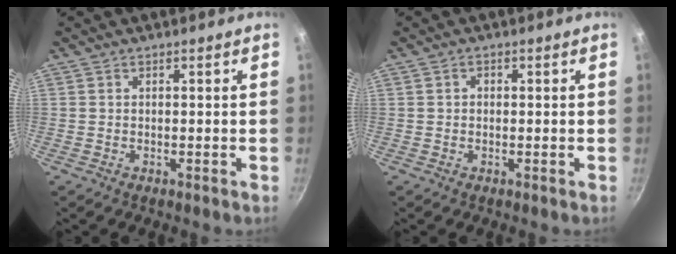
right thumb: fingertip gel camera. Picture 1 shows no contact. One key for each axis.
{"total": 1.0, "fx": 0.0, "fy": 0.9, "fz": 0.5, "tx": -0.008, "ty": 0.005, "tz": -0.001}